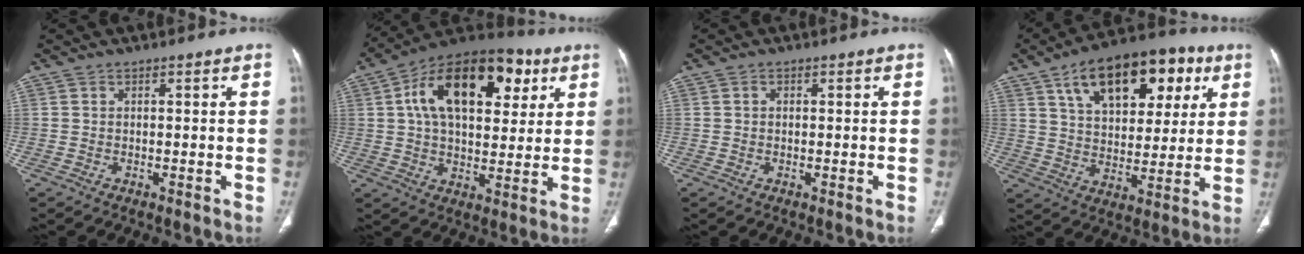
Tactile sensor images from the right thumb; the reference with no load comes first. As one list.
[{"total": 22.5, "force": [7.5, 12.6, 17.1], "torque": [-0.246, 0.010, 0.110]}, {"total": 0.6, "force": [0.1, 0.5, 0.3], "torque": [-0.002, 0.002, 0.001]}, {"total": 21.3, "force": [9.5, 11.7, 15.0], "torque": [-0.190, -0.005, 0.152]}]